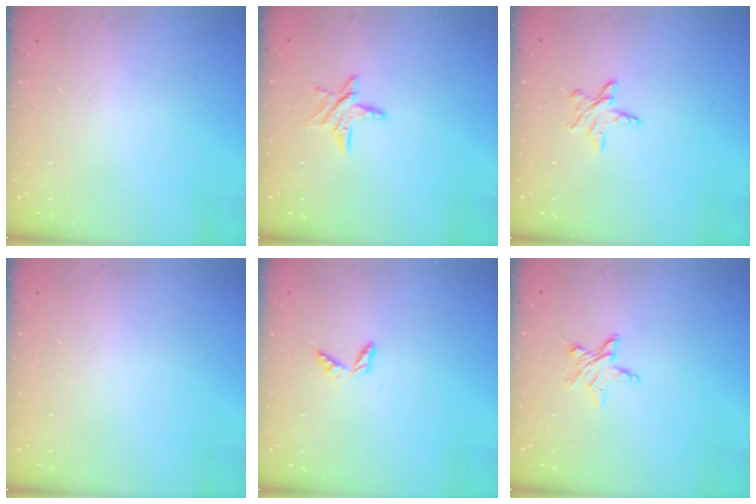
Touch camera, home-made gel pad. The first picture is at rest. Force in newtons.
{"total": 6.5, "press": 6.5, "slide": 0.2}
{"total": 6.7, "press": 6.6, "slide": 0.6}
{"total": 0.0}
{"total": 3.7, "press": 3.7, "slide": 0.2}
{"total": 5.2, "press": 5.2, "slide": 0.4}